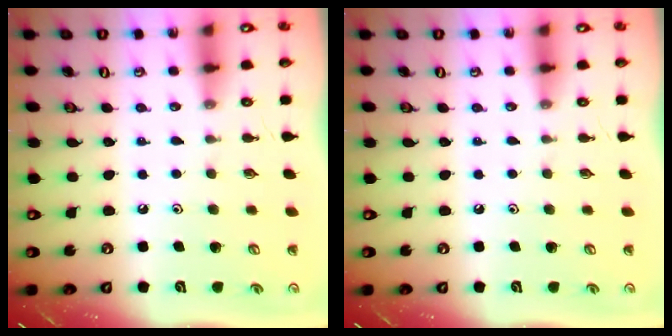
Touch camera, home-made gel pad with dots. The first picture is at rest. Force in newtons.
{"total": 0.0}